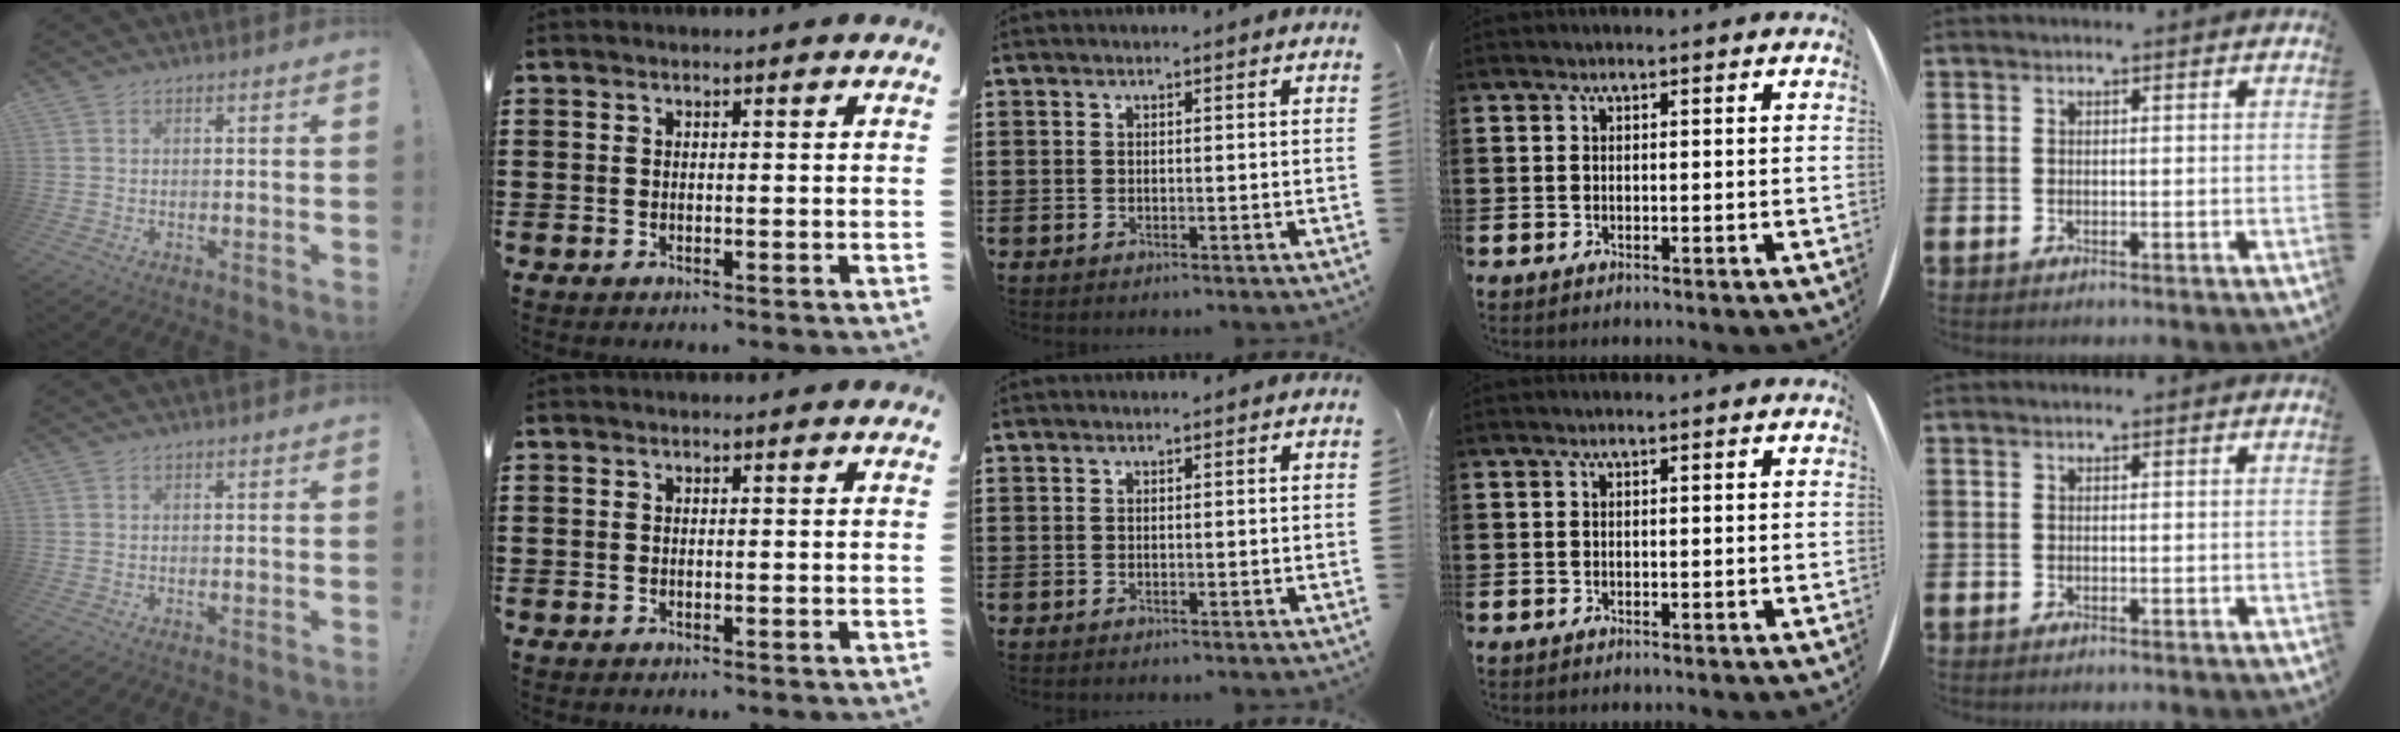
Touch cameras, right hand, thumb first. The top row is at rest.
{}